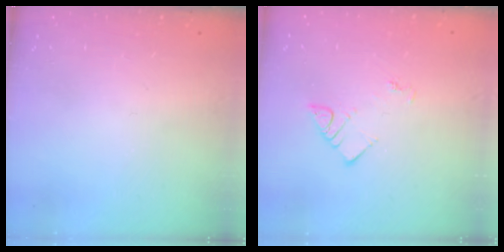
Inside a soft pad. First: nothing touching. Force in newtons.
{"total": 3.5, "press": 3.5, "slide": 0.4}